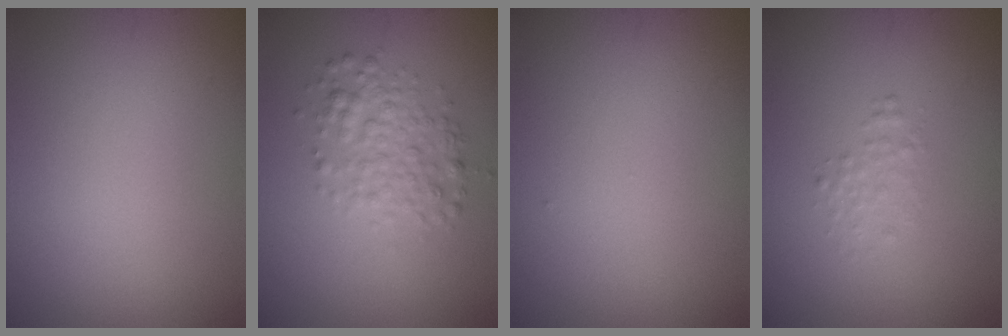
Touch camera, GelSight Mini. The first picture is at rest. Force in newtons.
{"total": 3.2, "press": 3.2, "slide": 0.0}
{"total": 0.0}
{"total": 1.2, "press": 1.2, "slide": 0.0}